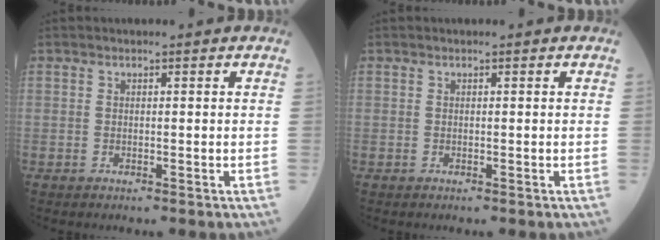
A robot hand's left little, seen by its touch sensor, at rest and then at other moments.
{"total": 0.0}